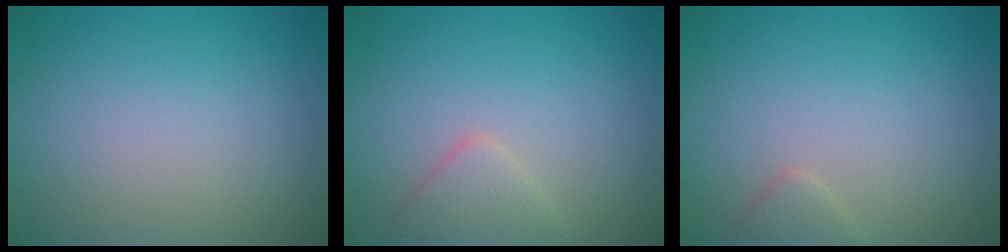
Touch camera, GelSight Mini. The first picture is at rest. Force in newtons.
{"total": 2.2, "press": 2.2, "slide": 0.2}
{"total": 1.2, "press": 1.2, "slide": 0.1}